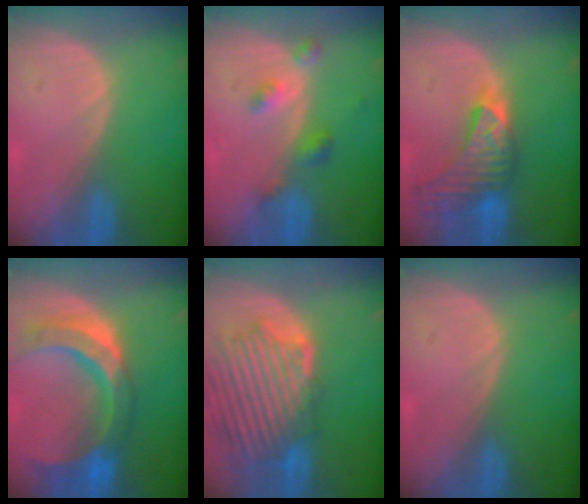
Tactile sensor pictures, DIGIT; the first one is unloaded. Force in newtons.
{"total": 4.2, "press": 3.8, "slide": 1.8}
{"total": 9.1, "press": 8.2, "slide": 3.8}
{"total": 11.6, "press": 9.8, "slide": 6.2}
{"total": 12.5, "press": 11.5, "slide": 5.0}
{"total": 0.0}